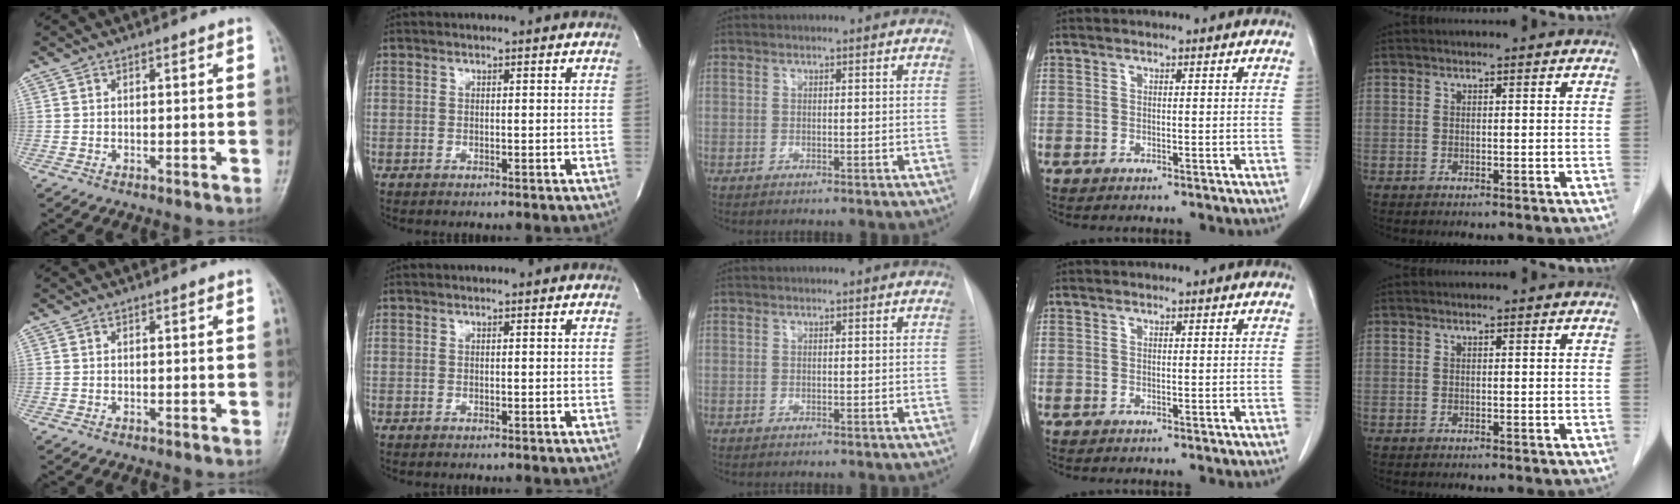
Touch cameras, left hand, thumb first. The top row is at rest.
{}